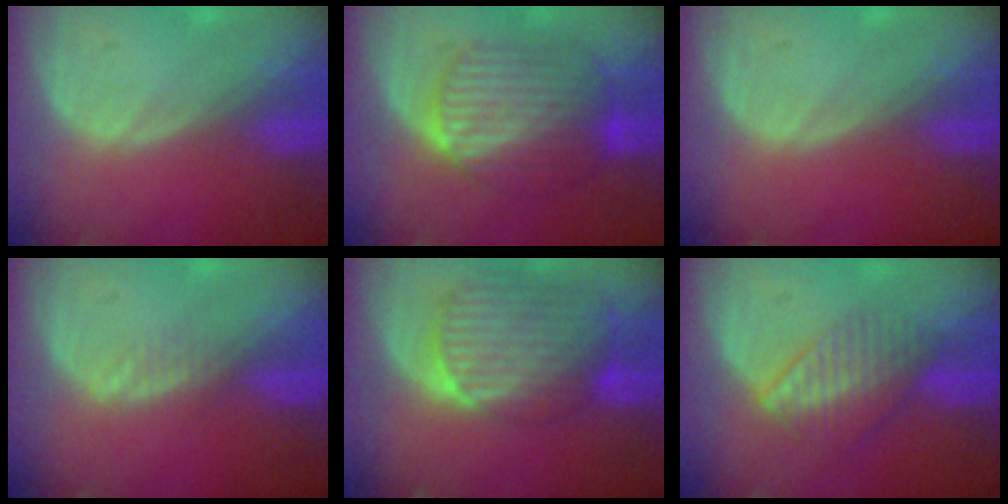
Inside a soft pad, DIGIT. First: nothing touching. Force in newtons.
{"total": 9.5, "press": 9.4, "slide": 0.9}
{"total": 0.0}
{"total": 1.6, "press": 1.6, "slide": 0.1}
{"total": 10.6, "press": 9.0, "slide": 5.6}
{"total": 6.7, "press": 5.9, "slide": 3.1}